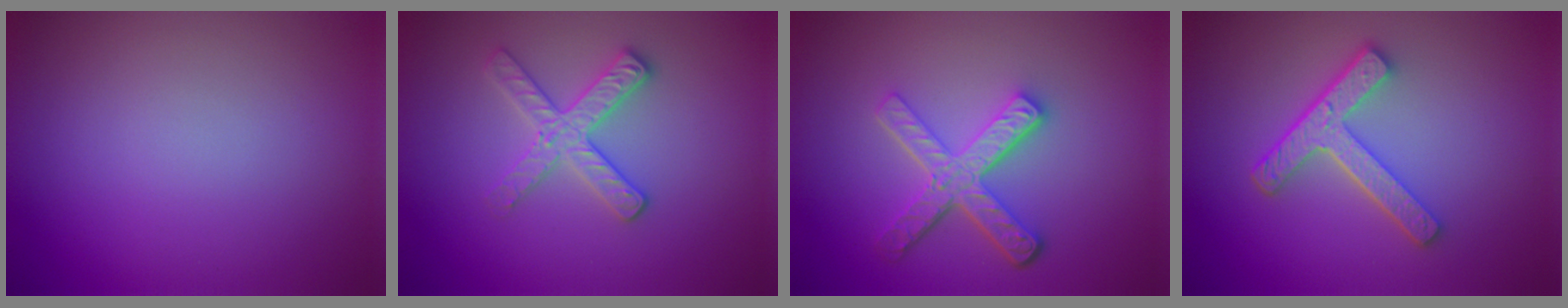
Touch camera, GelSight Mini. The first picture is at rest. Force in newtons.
{"total": 2.9, "press": 2.8, "slide": 0.8}
{"total": 4.9, "press": 3.6, "slide": 3.3}
{"total": 4.4, "press": 3.4, "slide": 2.8}